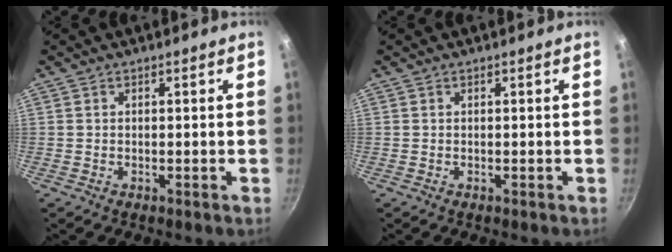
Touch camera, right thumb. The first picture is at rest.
{"total": 0.0}